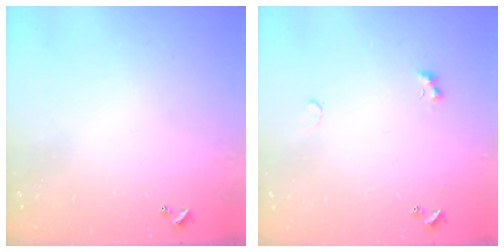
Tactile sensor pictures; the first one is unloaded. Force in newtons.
{"total": 1.9, "press": 1.7, "slide": 0.7}